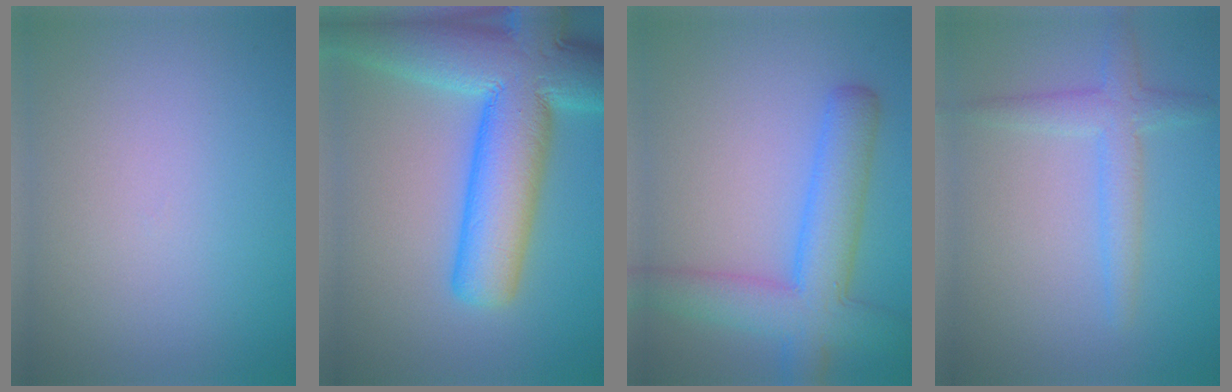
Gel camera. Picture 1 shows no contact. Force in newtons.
{"total": 13.3, "press": 13.3, "slide": 0.5}
{"total": 7.0, "press": 7.0, "slide": 0.3}
{"total": 2.8, "press": 2.8, "slide": 0.1}